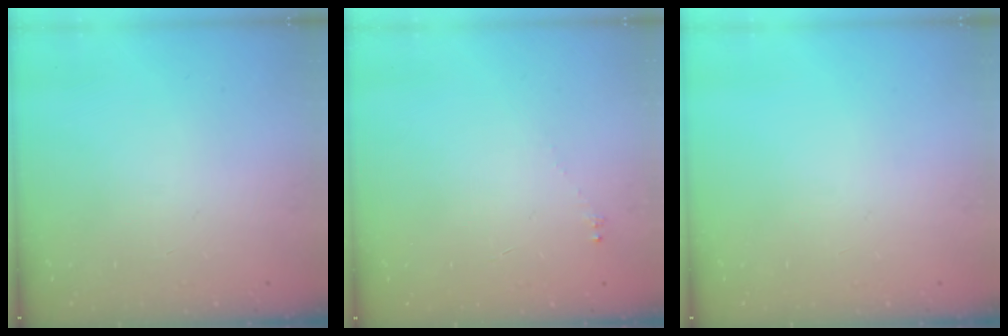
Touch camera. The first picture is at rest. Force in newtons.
{"total": 1.7, "press": 1.6, "slide": 0.2}
{"total": 0.0}